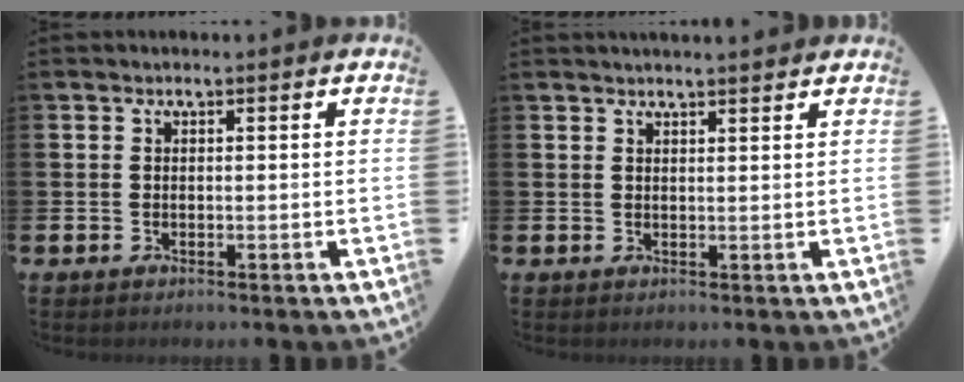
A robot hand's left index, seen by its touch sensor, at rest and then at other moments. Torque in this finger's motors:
{"motor_torque": [0.84, -0.89, 0.01, 0.07]}